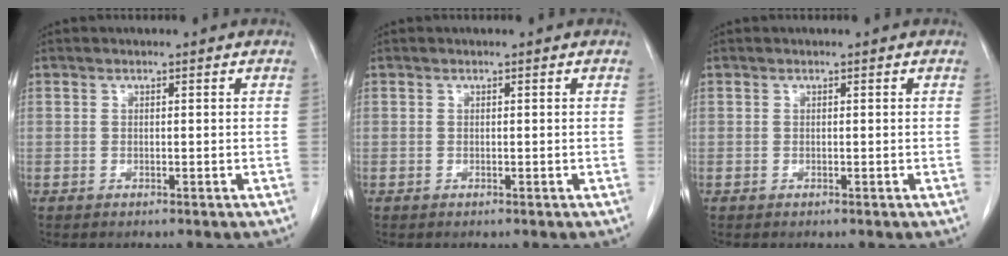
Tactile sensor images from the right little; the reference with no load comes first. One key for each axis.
{"total": 0.0}
{"total": 0.0}